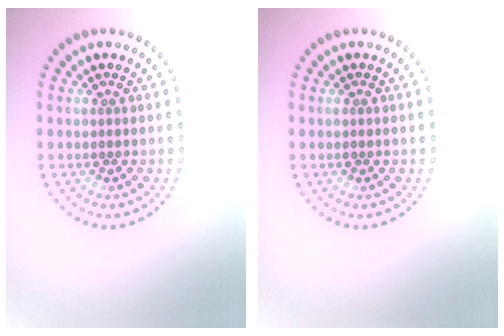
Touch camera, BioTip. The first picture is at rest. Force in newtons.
{"total": 0.6, "press": 0.6, "slide": 0.1}